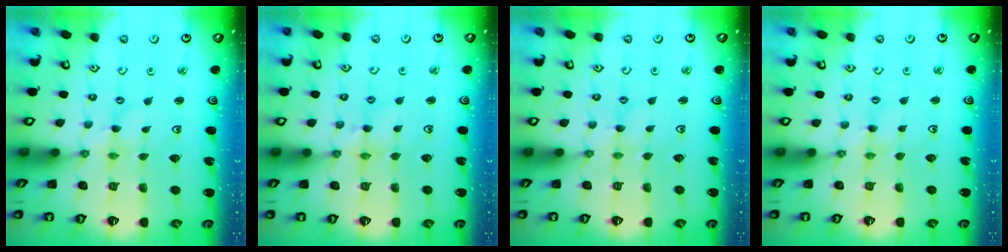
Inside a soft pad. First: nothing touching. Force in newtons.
{"total": 5.6, "press": 5.6, "slide": 0.4}
{"total": 1.8, "press": 1.8, "slide": 0.3}
{"total": 1.3, "press": 1.2, "slide": 0.3}